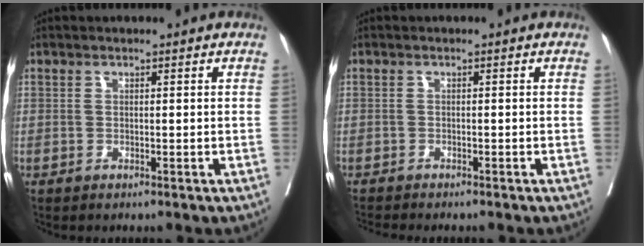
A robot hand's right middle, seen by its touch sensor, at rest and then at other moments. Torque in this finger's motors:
{"motor_torque": [0.80, -0.95, 0.12, 0.05]}